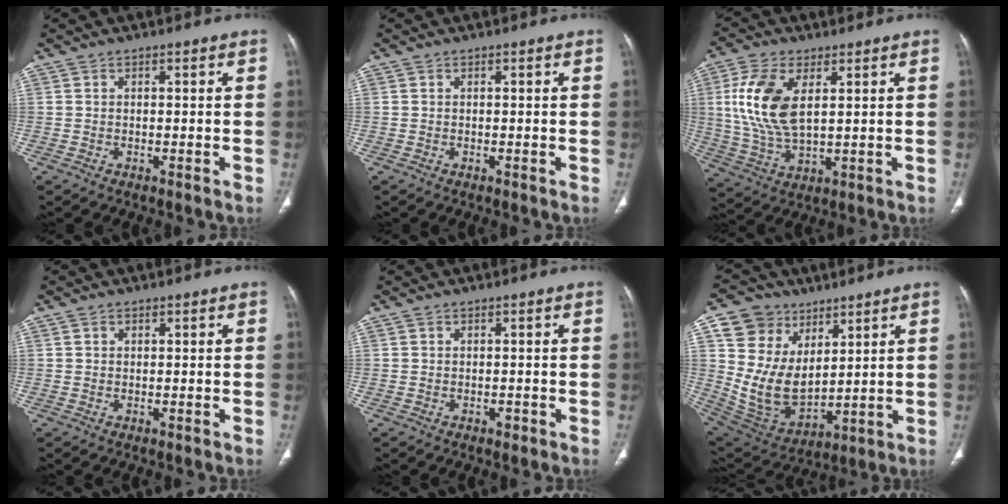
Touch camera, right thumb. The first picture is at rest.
{"total": 0.0}
{"total": 13.0, "force": [3.4, 6.5, 10.7], "torque": [-0.229, -0.010, 0.072]}
{"total": 0.7, "force": [0.4, 0.5, 0.2], "torque": [0.000, -0.001, 0.007]}
{"total": 0.5, "force": [-0.1, 0.5, 0.2], "torque": [-0.002, 0.000, 0.001]}
{"total": 16.2, "force": [6.7, 12.1, 8.4], "torque": [-0.136, -0.029, 0.152]}